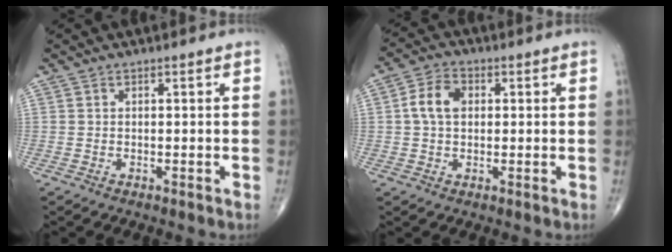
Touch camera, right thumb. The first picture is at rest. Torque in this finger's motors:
{"motor_torque": [-0.37, 0.27, 0.37, -0.17, 0.02]}